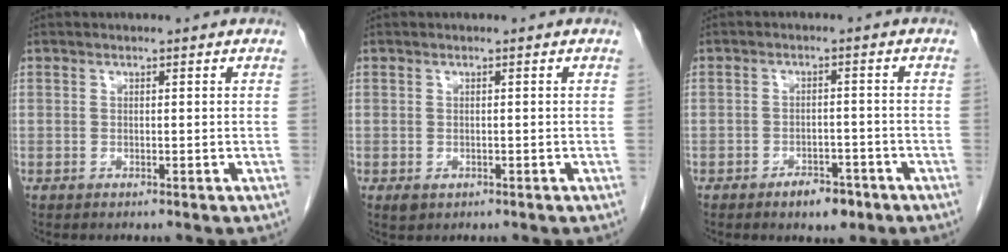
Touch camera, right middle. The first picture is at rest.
{"total": 1.2, "force": [-0.5, 0.9, 0.7], "torque": [-0.011, 0.000, 0.000]}
{"total": 4.0, "force": [-2.7, 2.0, 2.2], "torque": [-0.029, 0.003, -0.034]}